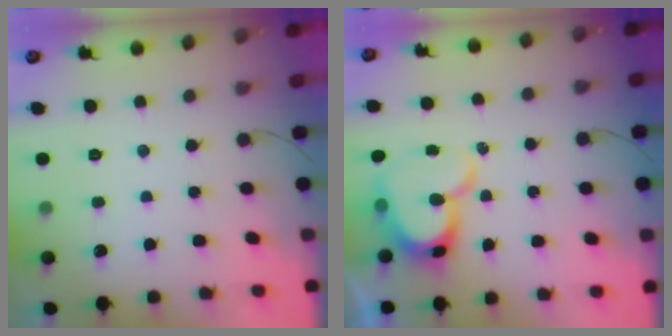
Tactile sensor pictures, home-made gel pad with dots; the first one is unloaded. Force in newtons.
{"total": 14.5, "press": 14.4, "slide": 1.3}